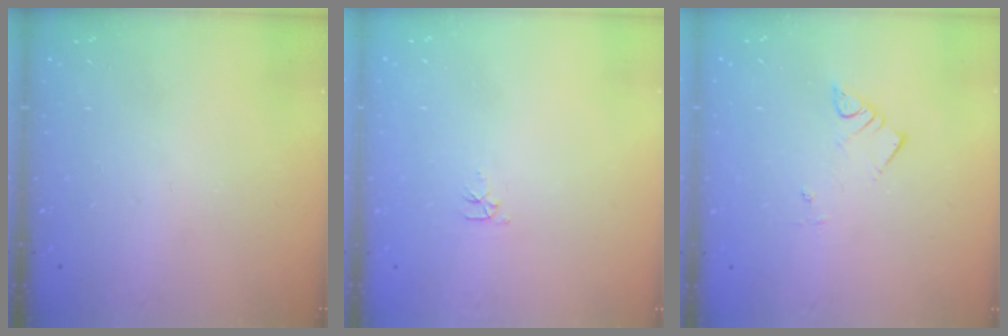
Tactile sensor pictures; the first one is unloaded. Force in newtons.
{"total": 2.8, "press": 2.7, "slide": 0.4}
{"total": 3.4, "press": 3.4, "slide": 0.1}